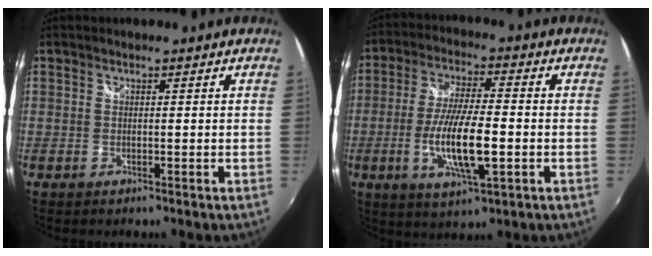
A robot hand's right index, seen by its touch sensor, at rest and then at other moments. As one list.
[{"total": 12.1, "force": [-3.0, 2.7, 11.4], "torque": [-0.225, -0.011, -0.055]}]